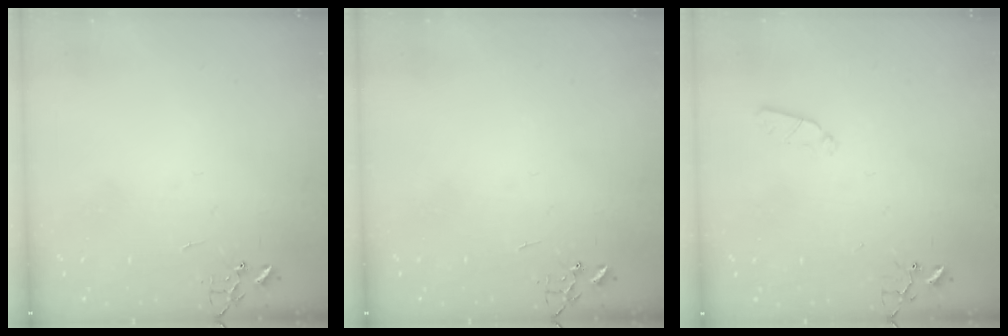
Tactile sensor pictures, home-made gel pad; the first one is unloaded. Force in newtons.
{"total": 0.0}
{"total": 4.5, "press": 4.5, "slide": 0.4}